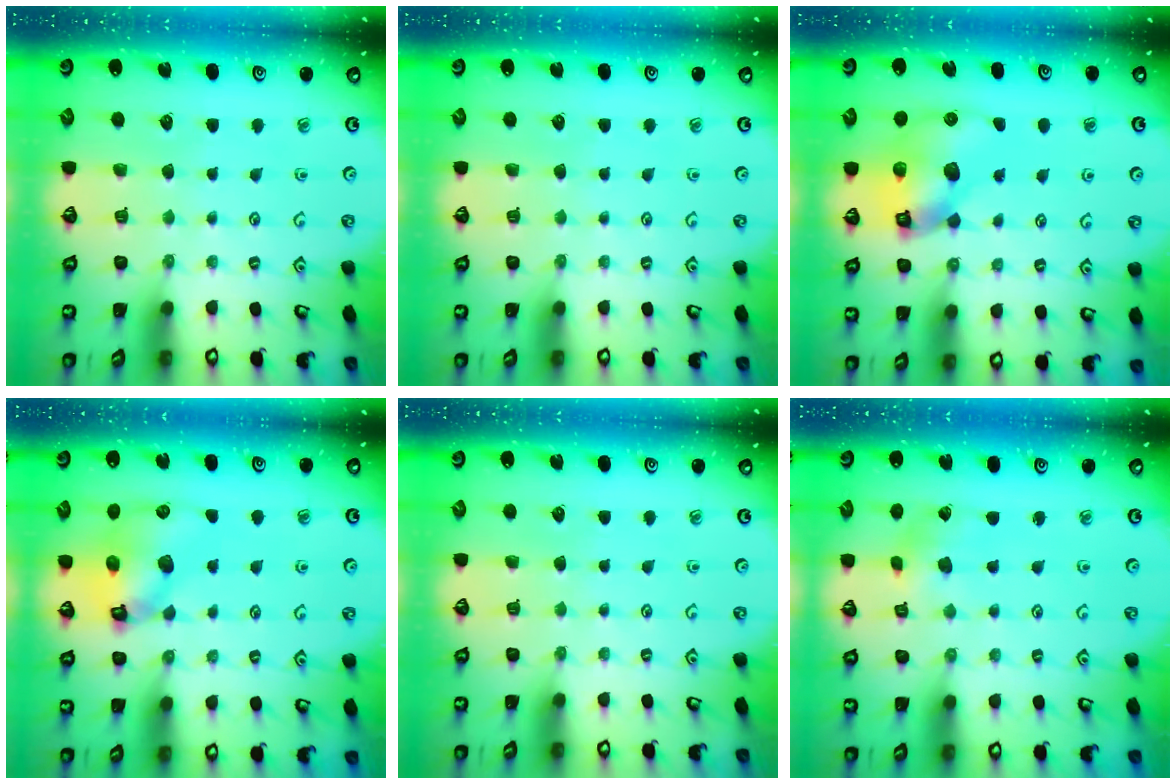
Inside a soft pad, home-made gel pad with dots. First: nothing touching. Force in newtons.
{"total": 0.0}
{"total": 13.6, "press": 13.4, "slide": 1.9}
{"total": 11.2, "press": 11.2, "slide": 0.9}
{"total": 0.0}
{"total": 3.8, "press": 3.8, "slide": 0.4}